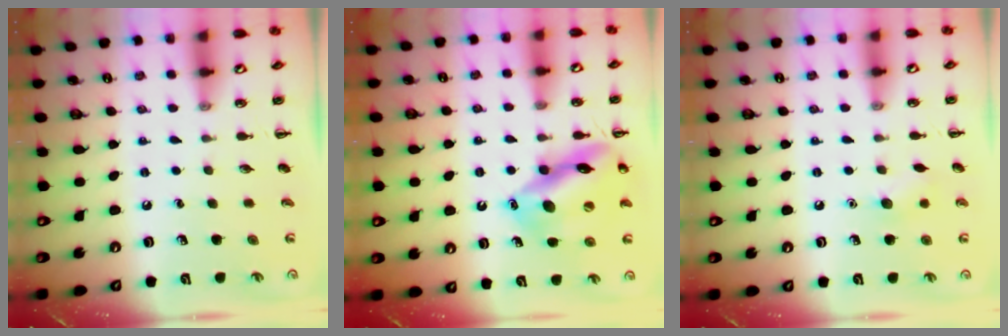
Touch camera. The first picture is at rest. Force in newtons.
{"total": 16.5, "press": 16.5, "slide": 1.5}
{"total": 6.8, "press": 6.6, "slide": 1.7}